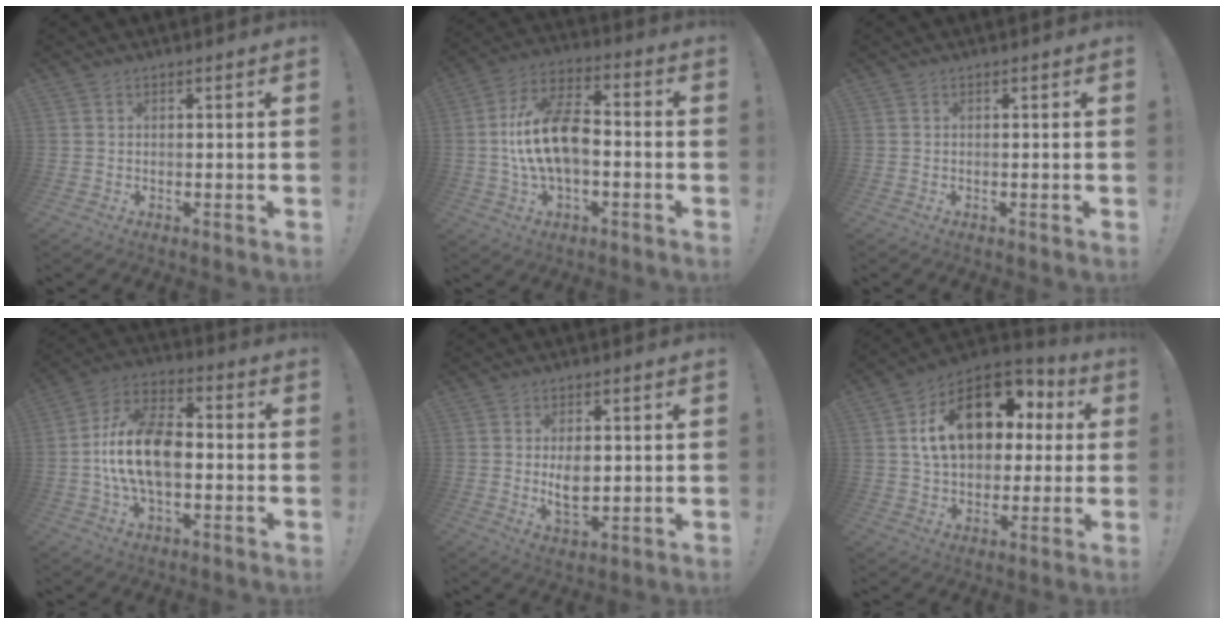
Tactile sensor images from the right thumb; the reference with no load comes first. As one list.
[{"total": 16.3, "force": [-1.4, 8.9, 13.6], "torque": [-0.252, 0.010, -0.022]}, {"total": 0.0}, {"total": 16.0, "force": [-1.9, 9.3, 12.9], "torque": [-0.245, 0.011, -0.032]}, {"total": 6.4, "force": [0.8, 4.0, 4.9], "torque": [-0.066, -0.009, 0.008]}, {"total": 20.1, "force": [5.9, 12.9, 14.1], "torque": [-0.215, -0.011, 0.109]}]